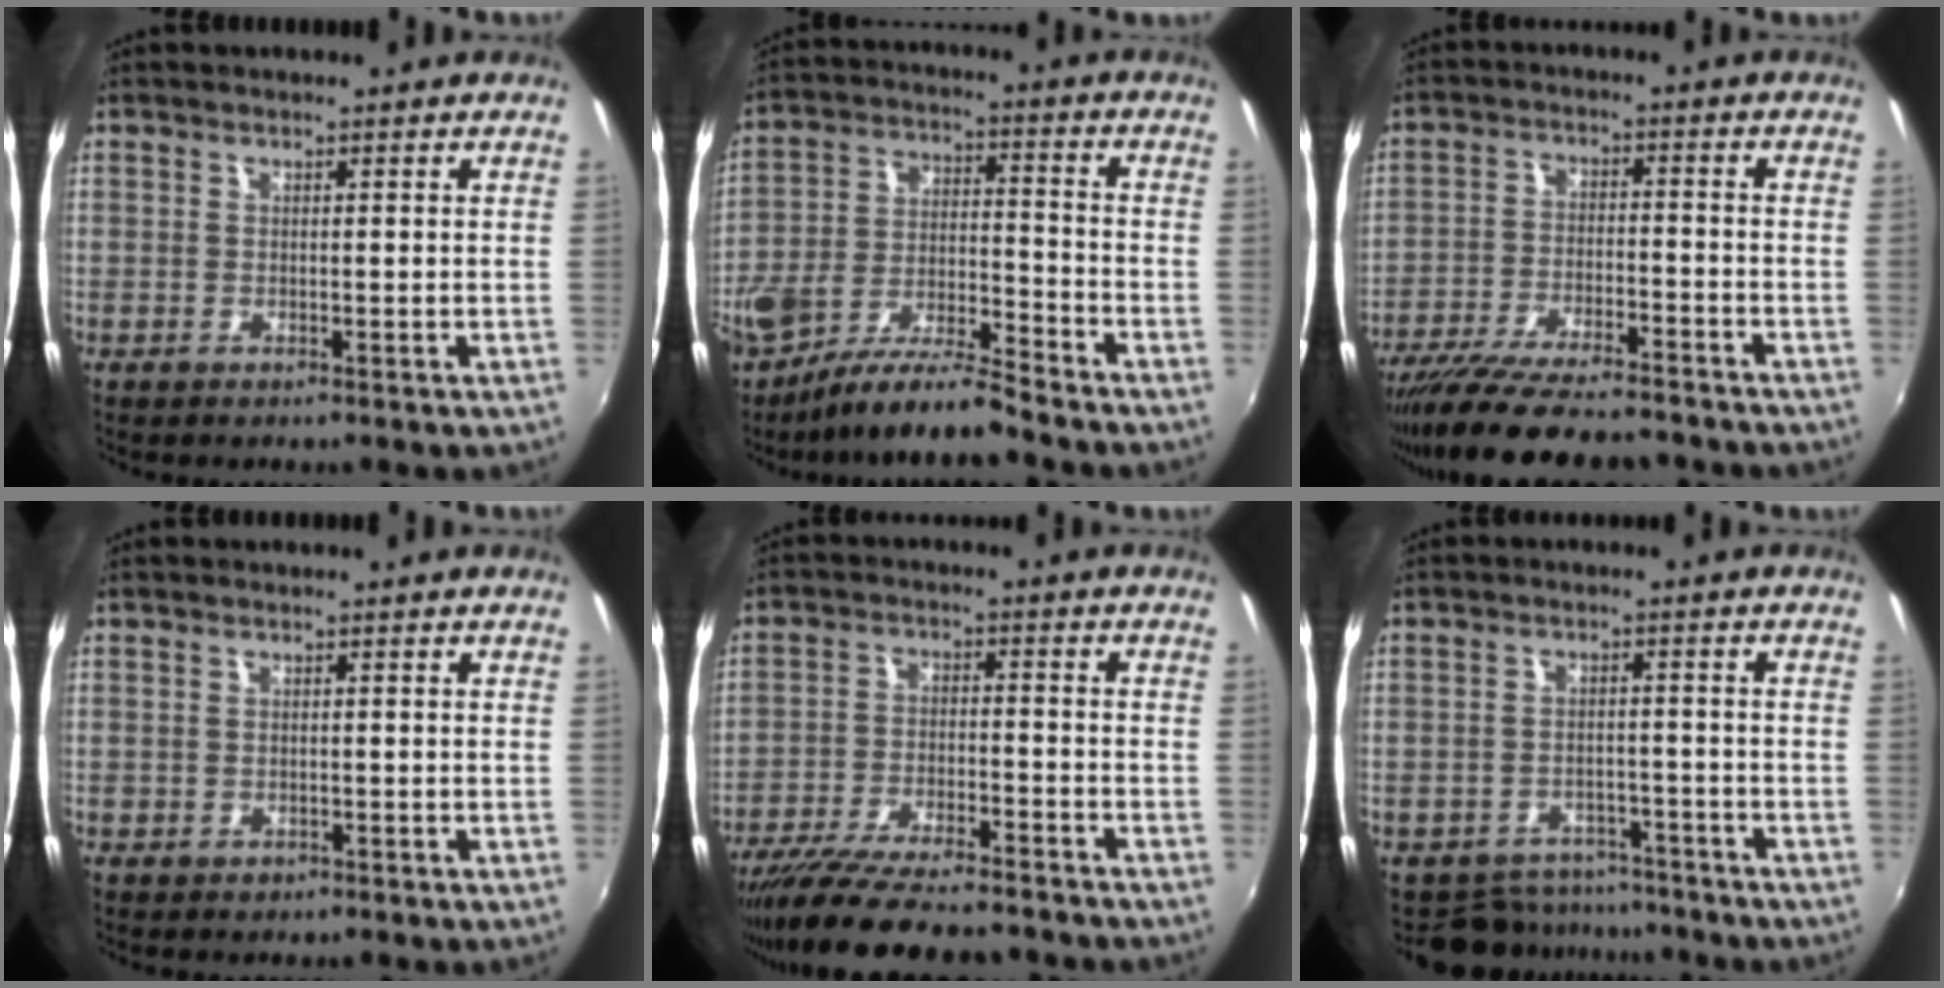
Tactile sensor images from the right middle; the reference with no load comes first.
{"total": 10.5, "force": [-8.3, 1.7, 6.2], "torque": [-0.118, -0.004, -0.152]}
{"total": 18.1, "force": [-15.5, 3.5, 8.5], "torque": [-0.170, -0.037, -0.244]}
{"total": 1.0, "force": [-0.5, 0.8, 0.2], "torque": [-0.005, -0.003, -0.007]}
{"total": 17.1, "force": [-14.7, 3.1, 8.1], "torque": [-0.163, -0.036, -0.234]}
{"total": 7.8, "force": [-6.8, 3.8, 0.7], "torque": [-0.024, 0.012, -0.090]}